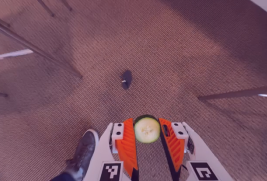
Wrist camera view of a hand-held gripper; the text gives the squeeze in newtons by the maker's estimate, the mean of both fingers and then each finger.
{"total": 7.6, "left": 7.2, "right": 7.9}